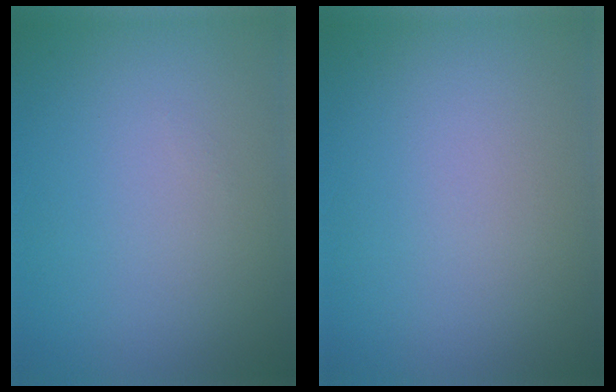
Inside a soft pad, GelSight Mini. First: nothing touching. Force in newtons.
{"total": 0.0}